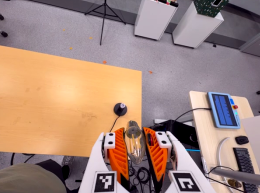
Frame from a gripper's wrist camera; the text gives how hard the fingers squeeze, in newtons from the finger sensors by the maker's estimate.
{"total": 19.8, "left": 21.4, "right": 18.2}